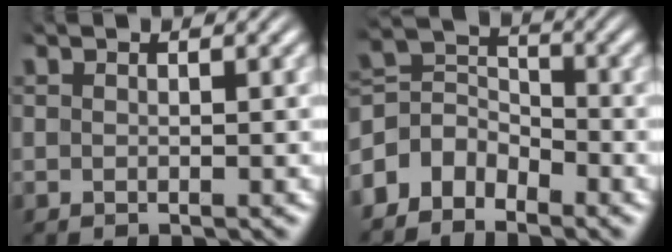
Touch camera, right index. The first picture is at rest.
{"total": 6.9, "force": [-0.8, 5.9, 3.4], "torque": [-0.084, -0.022, -0.017]}